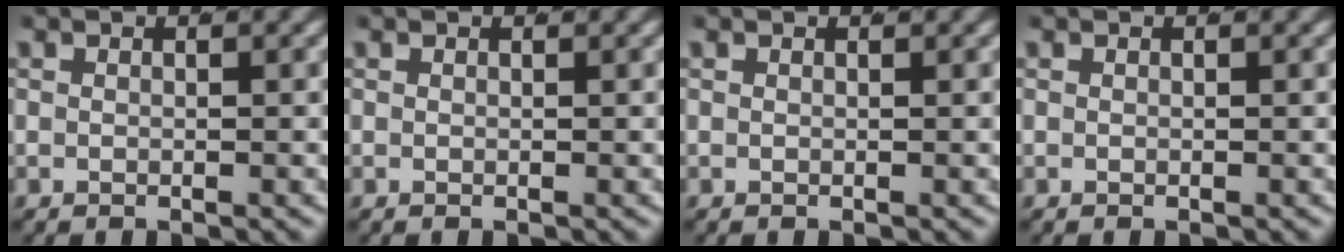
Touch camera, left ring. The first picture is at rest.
{"total": 0.0}
{"total": 0.0}
{"total": 0.0}